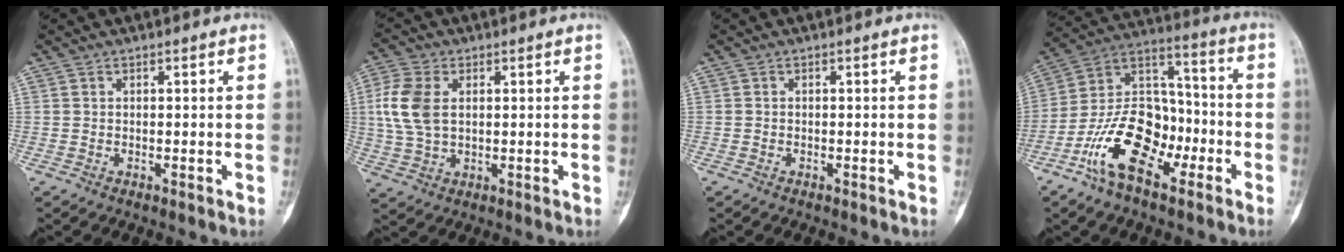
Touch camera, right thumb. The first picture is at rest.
{"total": 9.2, "force": [1.6, 5.8, 7.0], "torque": [-0.160, 0.004, 0.035]}
{"total": 0.0}
{"total": 16.8, "force": [-8.2, 9.2, 11.3], "torque": [-0.184, 0.070, -0.156]}